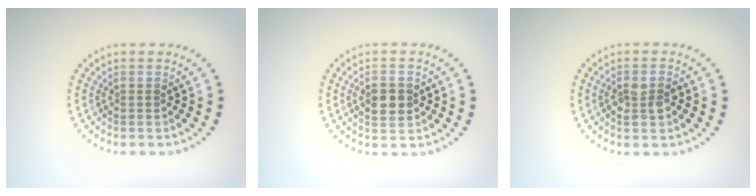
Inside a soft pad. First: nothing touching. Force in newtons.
{"total": 2.9, "press": 2.9, "slide": 0.2}
{"total": 2.4, "press": 2.4, "slide": 0.3}